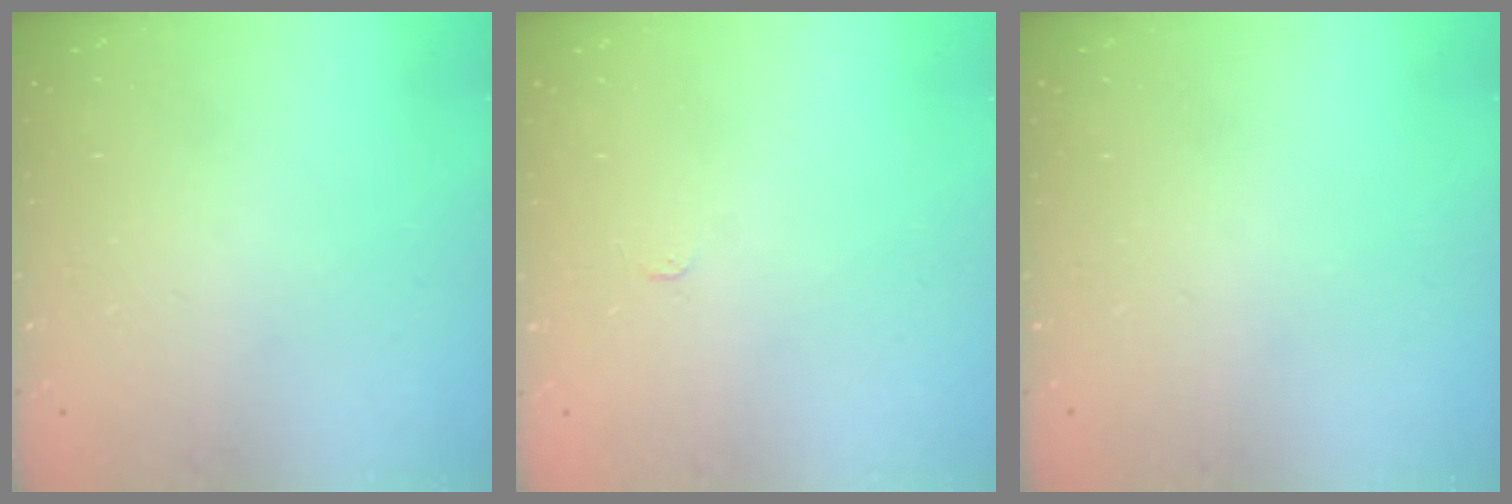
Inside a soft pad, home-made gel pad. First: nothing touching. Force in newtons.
{"total": 2.4, "press": 2.4, "slide": 0.3}
{"total": 0.0}